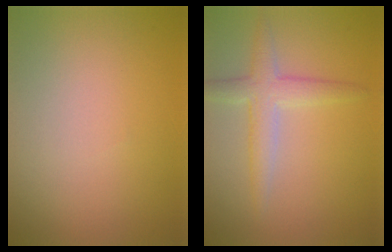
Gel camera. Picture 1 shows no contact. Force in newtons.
{"total": 3.0, "press": 3.0, "slide": 0.1}